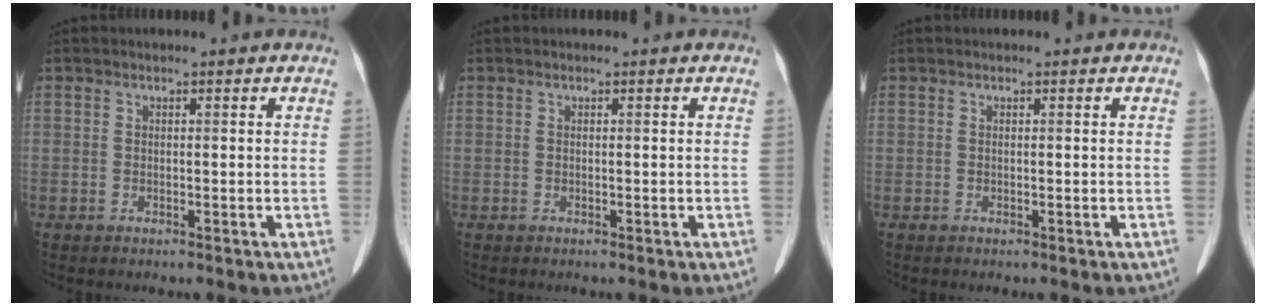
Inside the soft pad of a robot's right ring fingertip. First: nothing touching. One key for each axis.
{"total": 0.0}
{"total": 0.0}